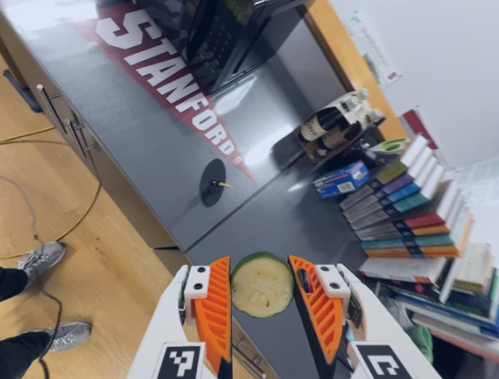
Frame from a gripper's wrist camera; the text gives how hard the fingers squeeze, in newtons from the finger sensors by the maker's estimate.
{"total": 8.3, "left": 8.9, "right": 7.8}